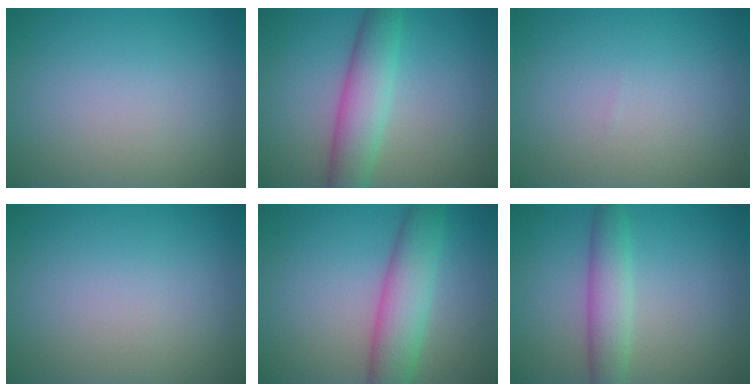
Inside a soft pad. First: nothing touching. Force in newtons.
{"total": 5.0, "press": 5.0, "slide": 0.1}
{"total": 0.0}
{"total": 0.0}
{"total": 5.6, "press": 5.6, "slide": 0.2}
{"total": 3.6, "press": 3.6, "slide": 0.0}